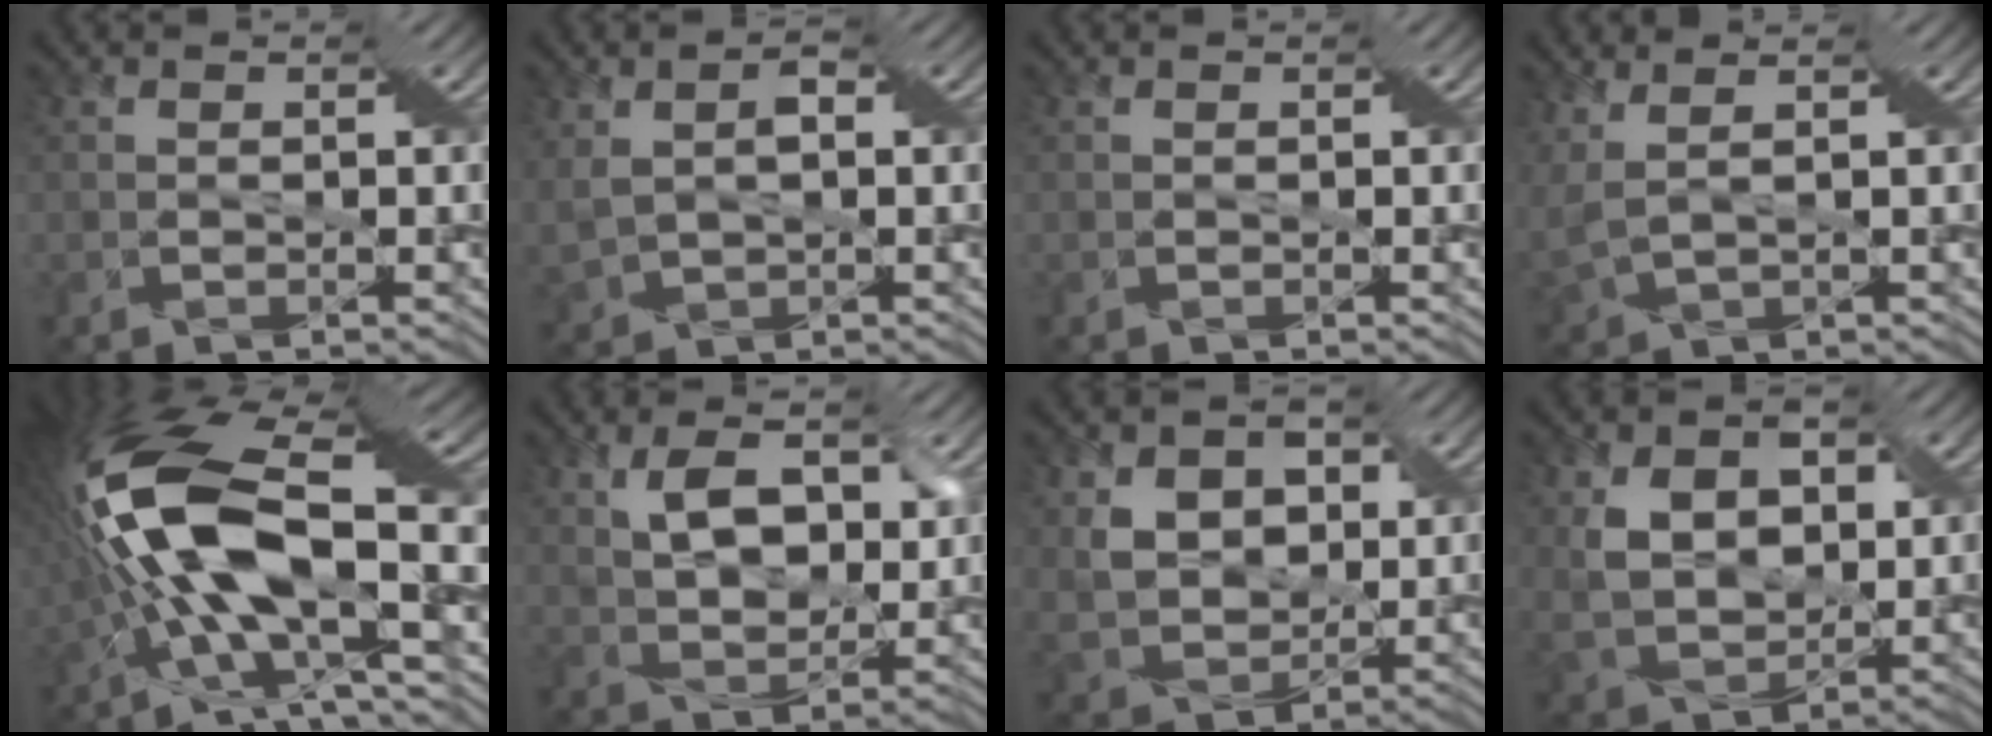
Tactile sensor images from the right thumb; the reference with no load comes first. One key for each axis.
{"total": 4.7, "fx": 1.0, "fy": 2.9, "fz": 3.6, "tx": -0.093, "ty": -0.004, "tz": 0.022}
{"total": 0.0}
{"total": 5.9, "fx": 2.3, "fy": 3.2, "fz": 4.5, "tx": -0.118, "ty": 0.007, "tz": 0.055}
{"total": 16.8, "fx": -1.3, "fy": 6.7, "fz": 15.3, "tx": -0.321, "ty": 0.006, "tz": -0.030}
{"total": 7.2, "fx": 2.8, "fy": 3.8, "fz": 5.5, "tx": -0.109, "ty": 0.005, "tz": 0.052}
{"total": 7.1, "fx": 2.5, "fy": 5.3, "fz": 4.1, "tx": -0.115, "ty": 0.004, "tz": 0.045}
{"total": 7.1, "fx": 2.2, "fy": 4.8, "fz": 4.7, "tx": -0.112, "ty": -0.002, "tz": 0.040}